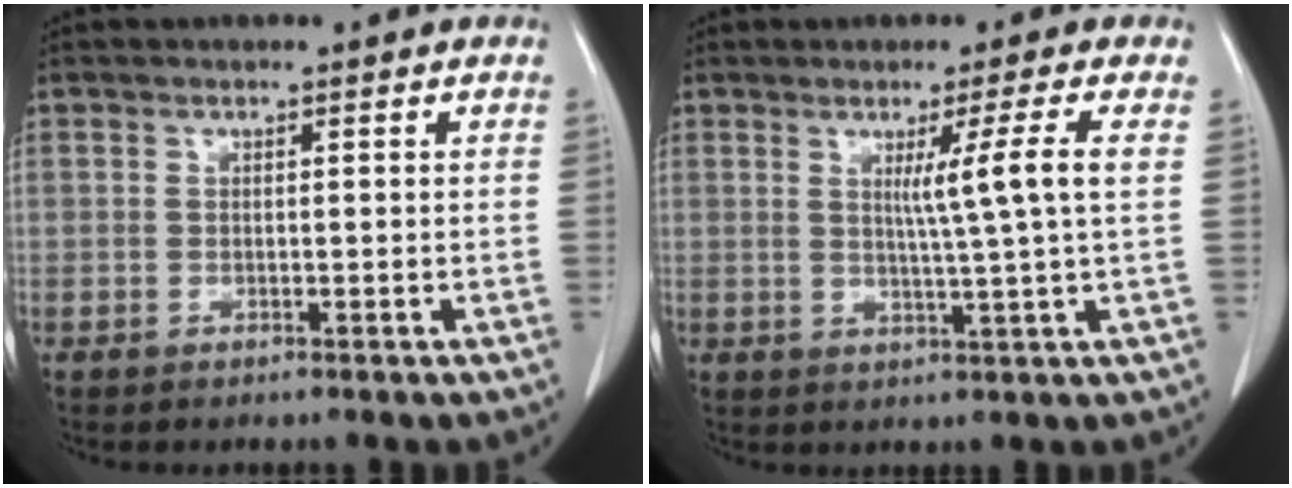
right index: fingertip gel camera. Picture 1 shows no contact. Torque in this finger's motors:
{"motor_torque": [0.56, 0.13, 0.17, 0.06]}